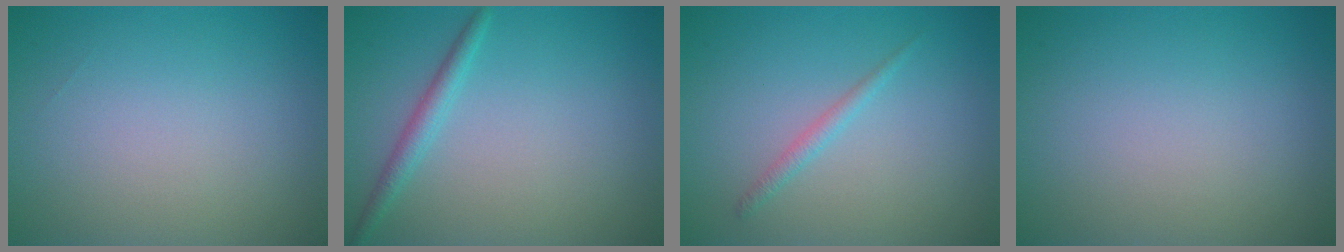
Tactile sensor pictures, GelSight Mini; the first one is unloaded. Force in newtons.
{"total": 1.7, "press": 1.7, "slide": 0.1}
{"total": 1.1, "press": 1.1, "slide": 0.1}
{"total": 0.0}